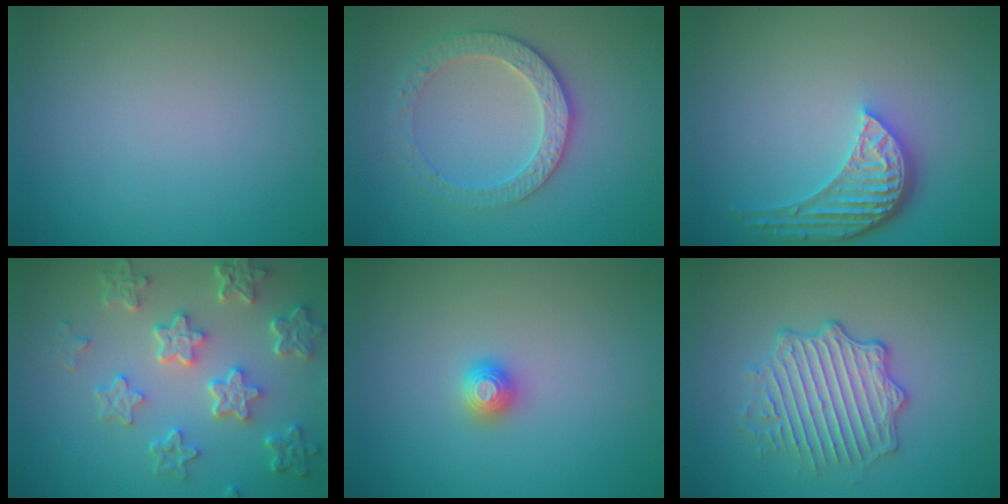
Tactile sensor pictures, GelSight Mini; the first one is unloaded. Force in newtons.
{"total": 3.3, "press": 3.3, "slide": 0.6}
{"total": 4.8, "press": 3.7, "slide": 3.0}
{"total": 6.2, "press": 4.8, "slide": 4.0}
{"total": 1.2, "press": 1.2, "slide": 0.2}
{"total": 4.2, "press": 3.8, "slide": 1.8}